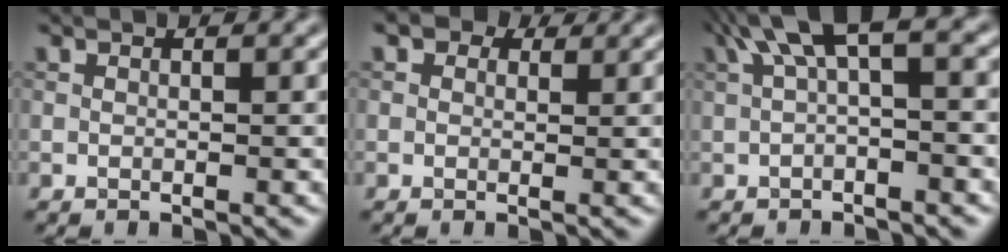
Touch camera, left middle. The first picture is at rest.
{"total": 2.7, "force": [1.8, 1.7, 1.3], "torque": [-0.018, -0.005, 0.011]}
{"total": 4.9, "force": [1.6, 1.3, 4.5], "torque": [-0.071, 0.018, 0.021]}